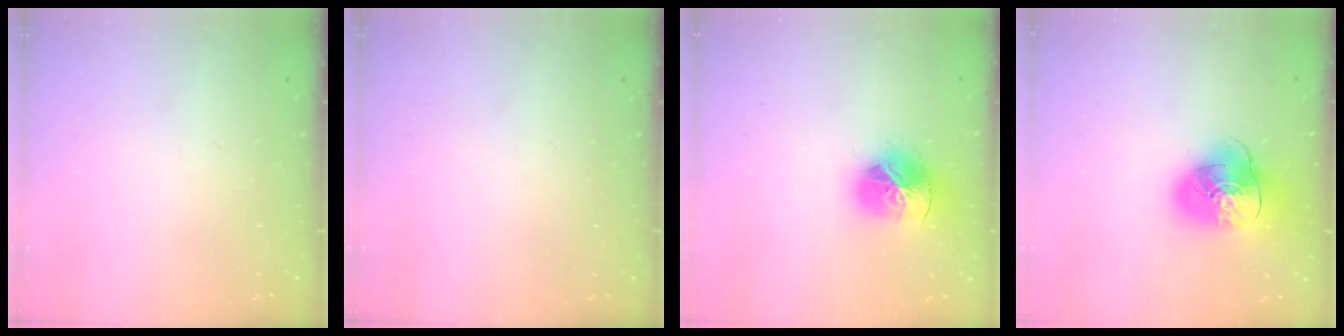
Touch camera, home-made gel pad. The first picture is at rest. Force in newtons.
{"total": 0.0}
{"total": 17.3, "press": 17.2, "slide": 1.8}
{"total": 15.4, "press": 15.2, "slide": 2.3}